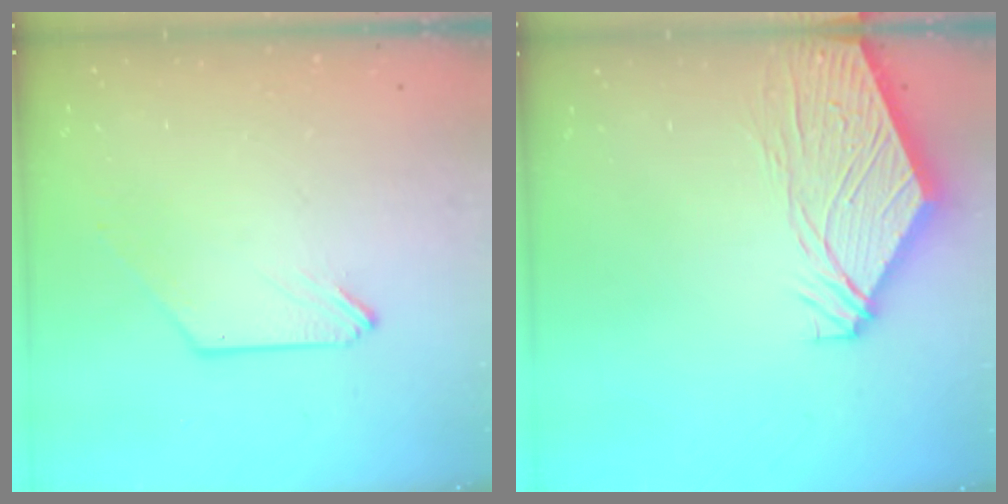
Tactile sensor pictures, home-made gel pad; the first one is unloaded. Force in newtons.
{"total": 11.1, "press": 11.0, "slide": 1.5}